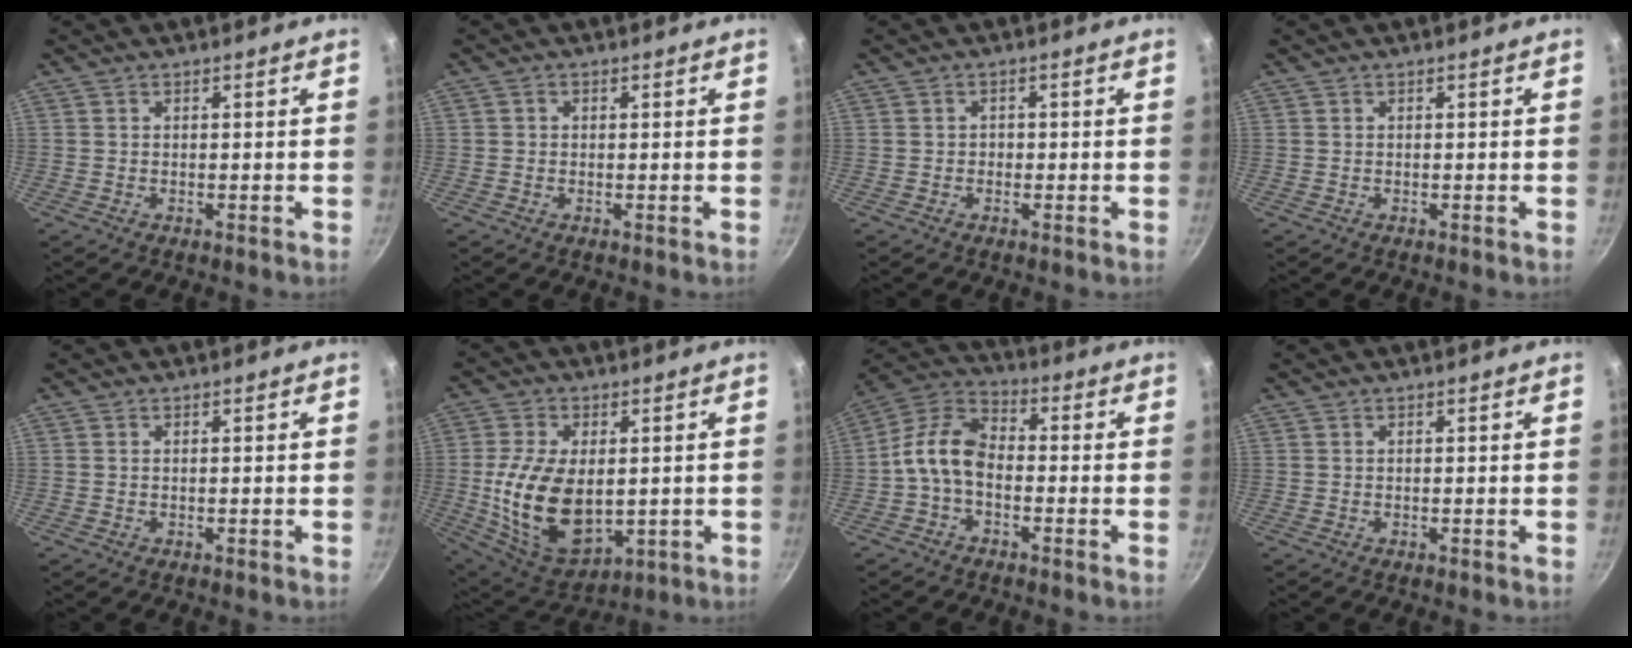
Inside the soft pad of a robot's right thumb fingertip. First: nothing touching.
{"total": 0.7, "force": [0.0, 0.7, 0.3], "torque": [-0.004, 0.004, 0.000]}
{"total": 1.0, "force": [-0.3, 0.9, 0.3], "torque": [-0.001, 0.003, -0.004]}
{"total": 0.0}
{"total": 0.0}
{"total": 17.3, "force": [-0.3, 10.4, 13.9], "torque": [-0.240, -0.015, 0.013]}
{"total": 9.4, "force": [-2.1, 5.8, 7.1], "torque": [-0.133, 0.043, -0.060]}
{"total": 0.0}